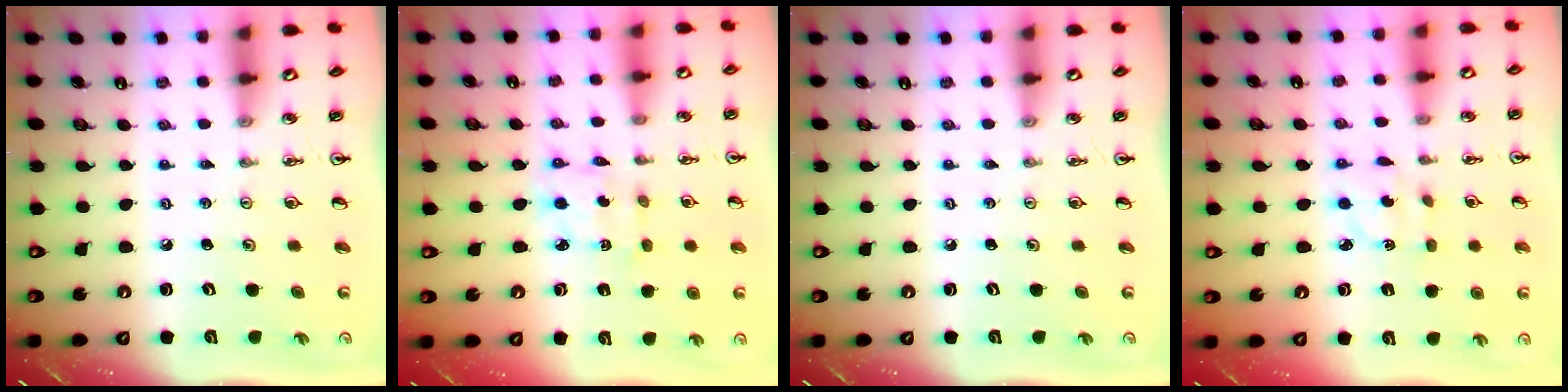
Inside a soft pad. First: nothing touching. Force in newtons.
{"total": 2.4, "press": 2.4, "slide": 0.2}
{"total": 0.0}
{"total": 3.5, "press": 3.4, "slide": 0.9}